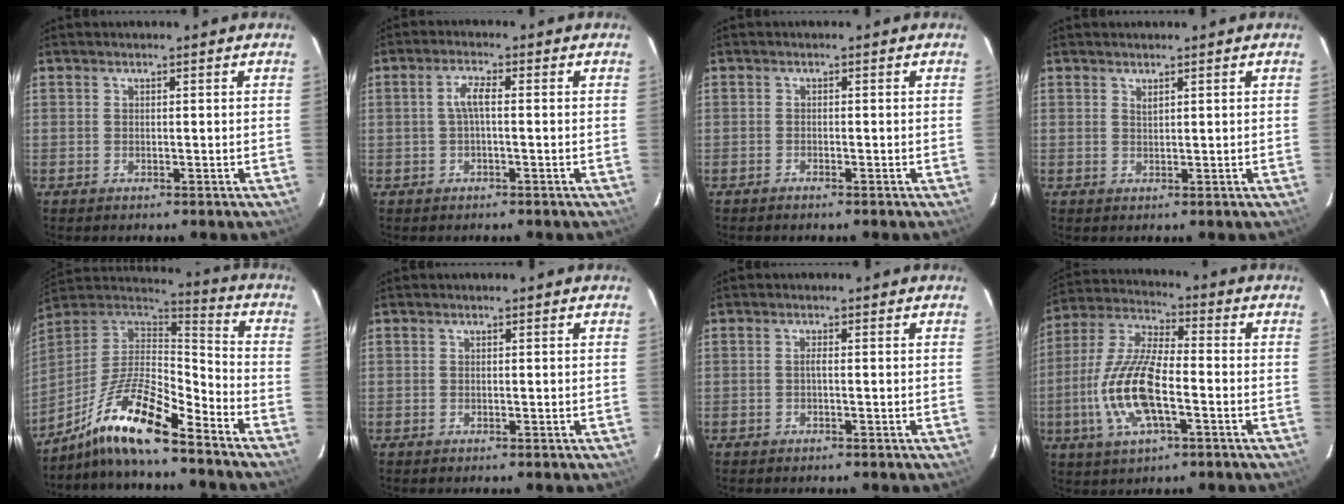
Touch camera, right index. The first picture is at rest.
{"total": 2.7, "force": [-0.3, 0.4, 2.6], "torque": [-0.055, 0.007, -0.004]}
{"total": 0.8, "force": [-0.8, 0.1, 0.2], "torque": [-0.007, 0.000, -0.016]}
{"total": 0.9, "force": [0.7, 0.1, 0.5], "torque": [-0.008, 0.000, 0.013]}
{"total": 15.4, "force": [-11.2, 2.6, 10.3], "torque": [-0.207, -0.004, -0.217]}
{"total": 0.0}
{"total": 0.7, "force": [-0.2, -0.1, 0.7], "torque": [-0.011, 0.004, -0.006]}
{"total": 15.0, "force": [-4.1, 5.3, 13.5], "torque": [-0.285, -0.004, -0.084]}